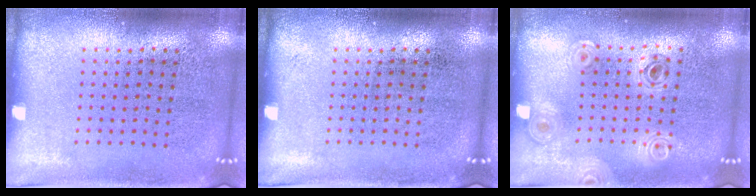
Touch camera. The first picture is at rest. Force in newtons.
{"total": 0.0}
{"total": 0.8, "press": 0.8, "slide": 0.0}